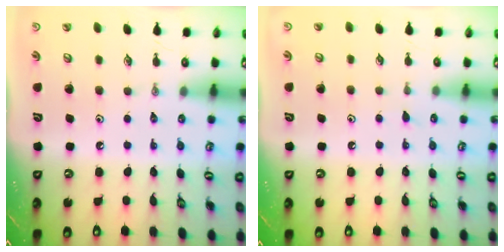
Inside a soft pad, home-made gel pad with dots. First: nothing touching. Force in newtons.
{"total": 5.0, "press": 5.0, "slide": 0.5}